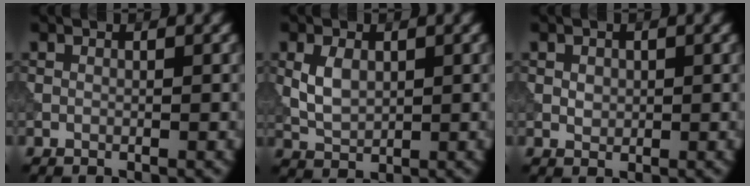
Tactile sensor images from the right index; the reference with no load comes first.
{"total": 2.9, "force": [0.5, 1.9, 2.1], "torque": [-0.048, 0.000, 0.014]}
{"total": 1.1, "force": [0.2, 0.9, 0.5], "torque": [-0.009, -0.001, 0.005]}